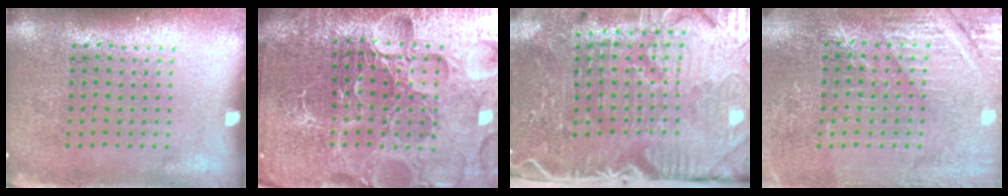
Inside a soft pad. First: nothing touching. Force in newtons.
{"total": 5.6, "press": 5.2, "slide": 2.1}
{"total": 5.3, "press": 4.4, "slide": 3.1}
{"total": 2.9, "press": 2.9, "slide": 0.3}